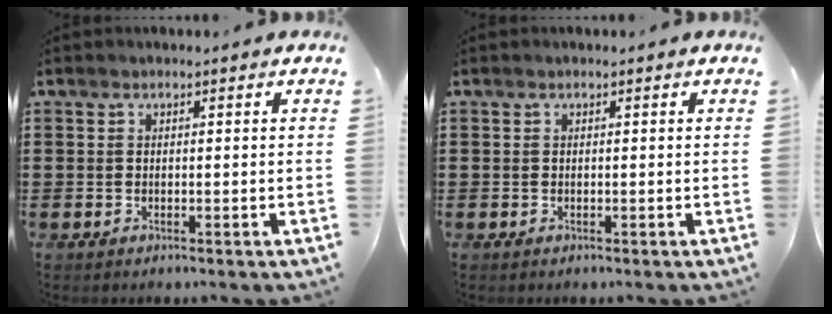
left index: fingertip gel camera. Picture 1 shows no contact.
{"total": 0.0}